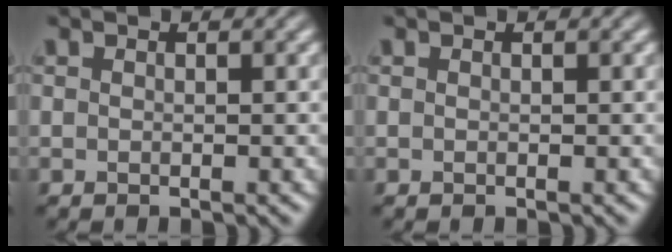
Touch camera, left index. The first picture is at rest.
{"total": 0.0}